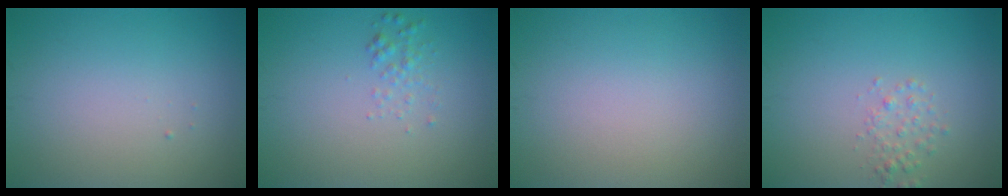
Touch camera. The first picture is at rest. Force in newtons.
{"total": 1.1, "press": 1.1, "slide": 0.0}
{"total": 0.0}
{"total": 1.4, "press": 1.4, "slide": 0.1}